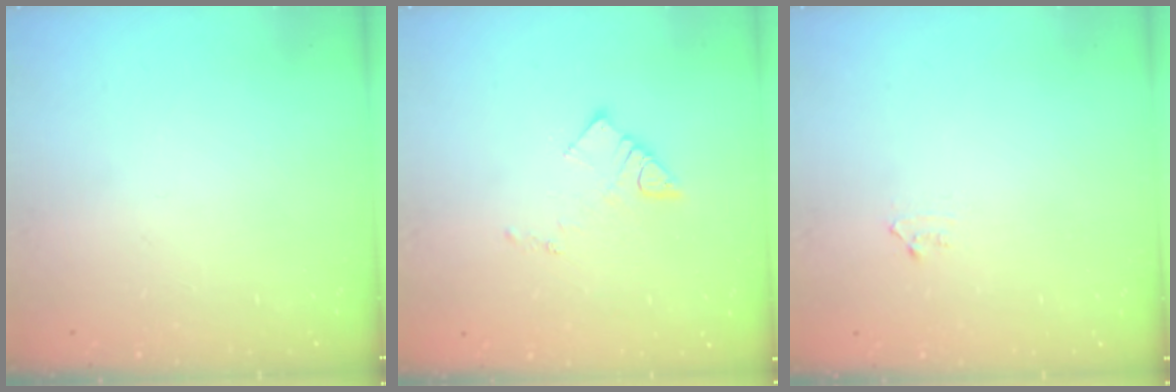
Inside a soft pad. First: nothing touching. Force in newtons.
{"total": 5.9, "press": 5.9, "slide": 0.3}
{"total": 4.0, "press": 3.9, "slide": 0.5}